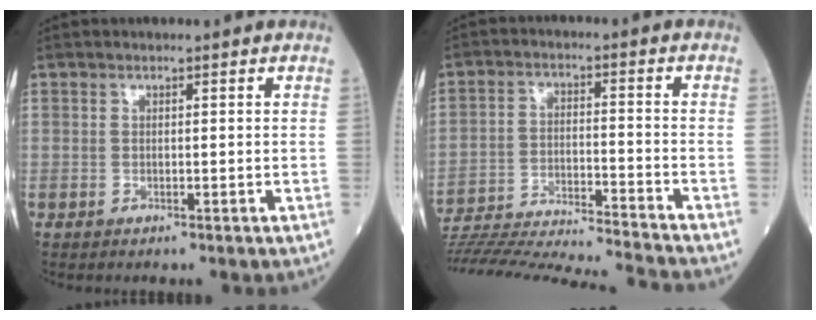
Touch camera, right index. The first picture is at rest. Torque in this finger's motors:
{"motor_torque": [-1.09, -1.05, 0.11, 0.19]}